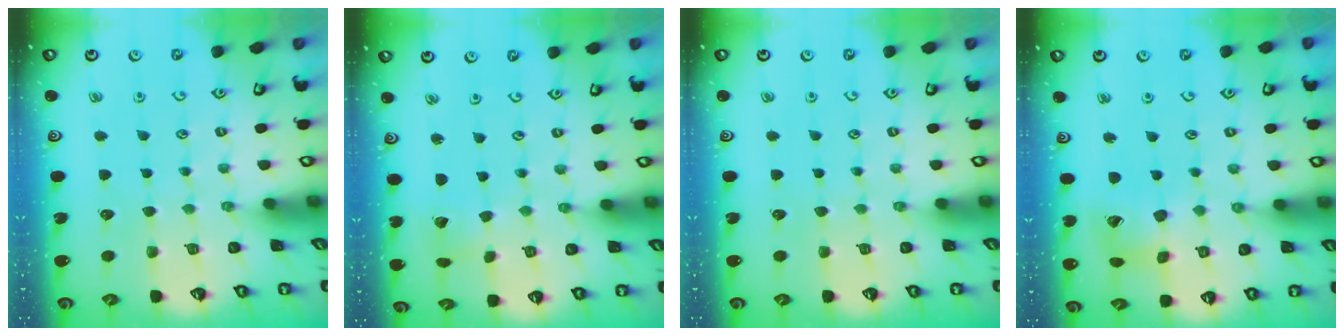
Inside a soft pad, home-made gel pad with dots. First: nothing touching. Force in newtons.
{"total": 2.3, "press": 2.3, "slide": 0.2}
{"total": 0.0}
{"total": 11.9, "press": 11.8, "slide": 1.4}